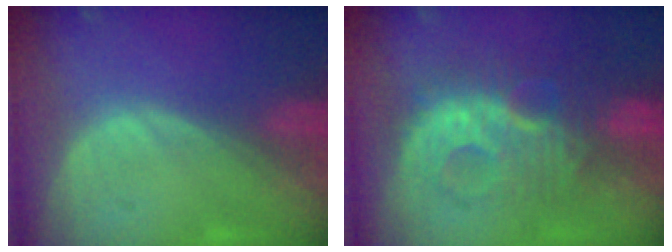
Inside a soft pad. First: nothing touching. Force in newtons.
{"total": 9.4, "press": 9.3, "slide": 1.6}